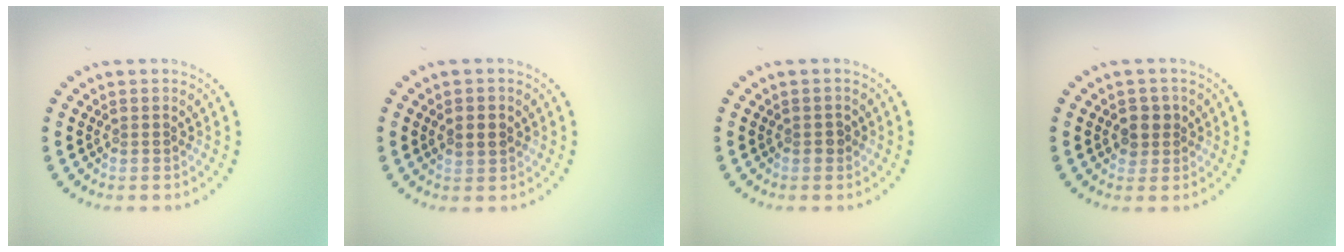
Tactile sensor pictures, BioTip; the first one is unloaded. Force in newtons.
{"total": 1.7, "press": 1.7, "slide": 0.3}
{"total": 0.7, "press": 0.7, "slide": 0.3}
{"total": 1.9, "press": 1.7, "slide": 0.6}